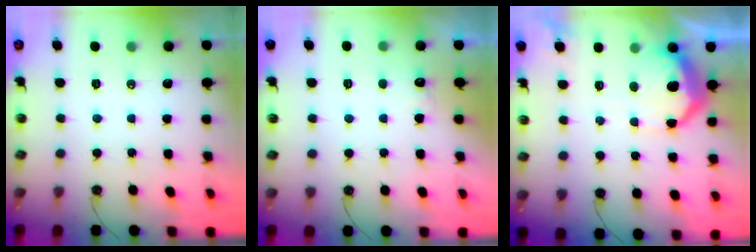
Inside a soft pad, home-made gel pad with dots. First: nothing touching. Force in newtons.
{"total": 4.7, "press": 4.5, "slide": 1.1}
{"total": 10.0, "press": 10.0, "slide": 0.7}